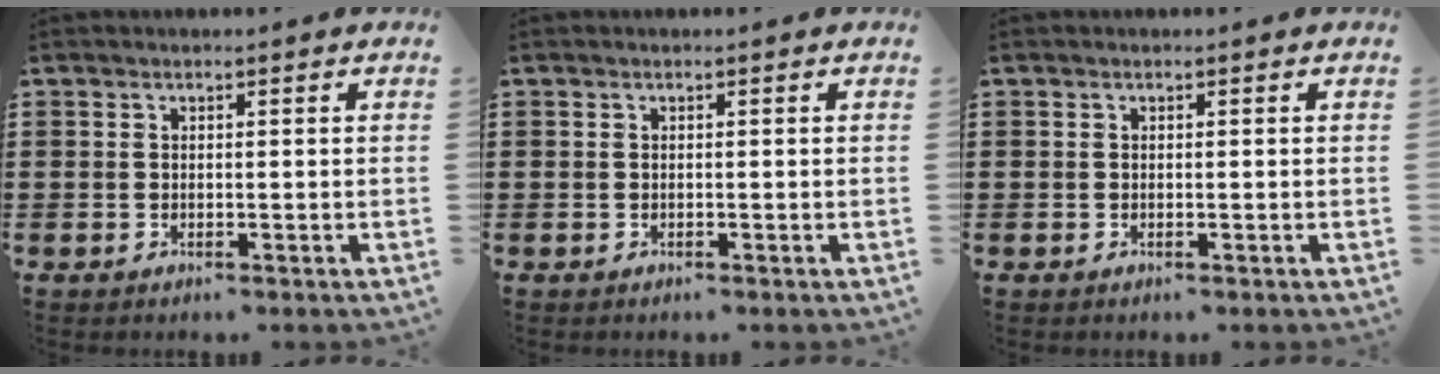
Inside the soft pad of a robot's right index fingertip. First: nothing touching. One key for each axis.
{"total": 0.0}
{"total": 0.0}